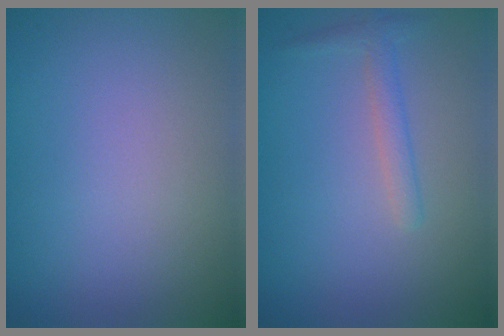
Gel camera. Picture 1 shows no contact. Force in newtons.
{"total": 1.6, "press": 1.6, "slide": 0.1}